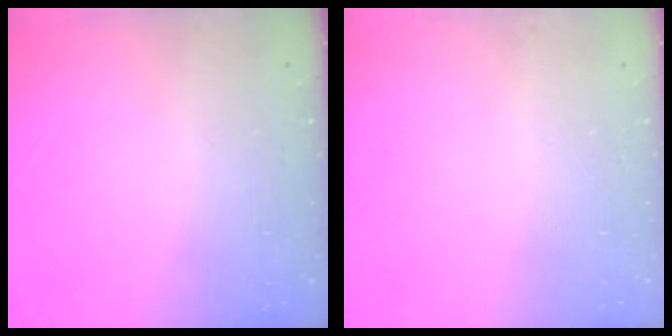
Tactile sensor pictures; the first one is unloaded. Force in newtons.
{"total": 0.0}